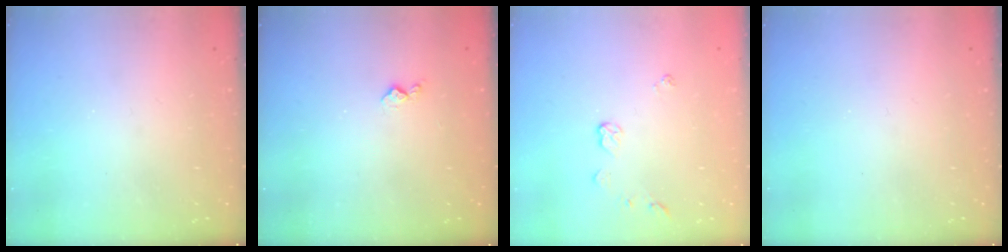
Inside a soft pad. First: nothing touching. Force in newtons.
{"total": 3.9, "press": 3.8, "slide": 0.4}
{"total": 4.7, "press": 4.7, "slide": 0.6}
{"total": 0.0}